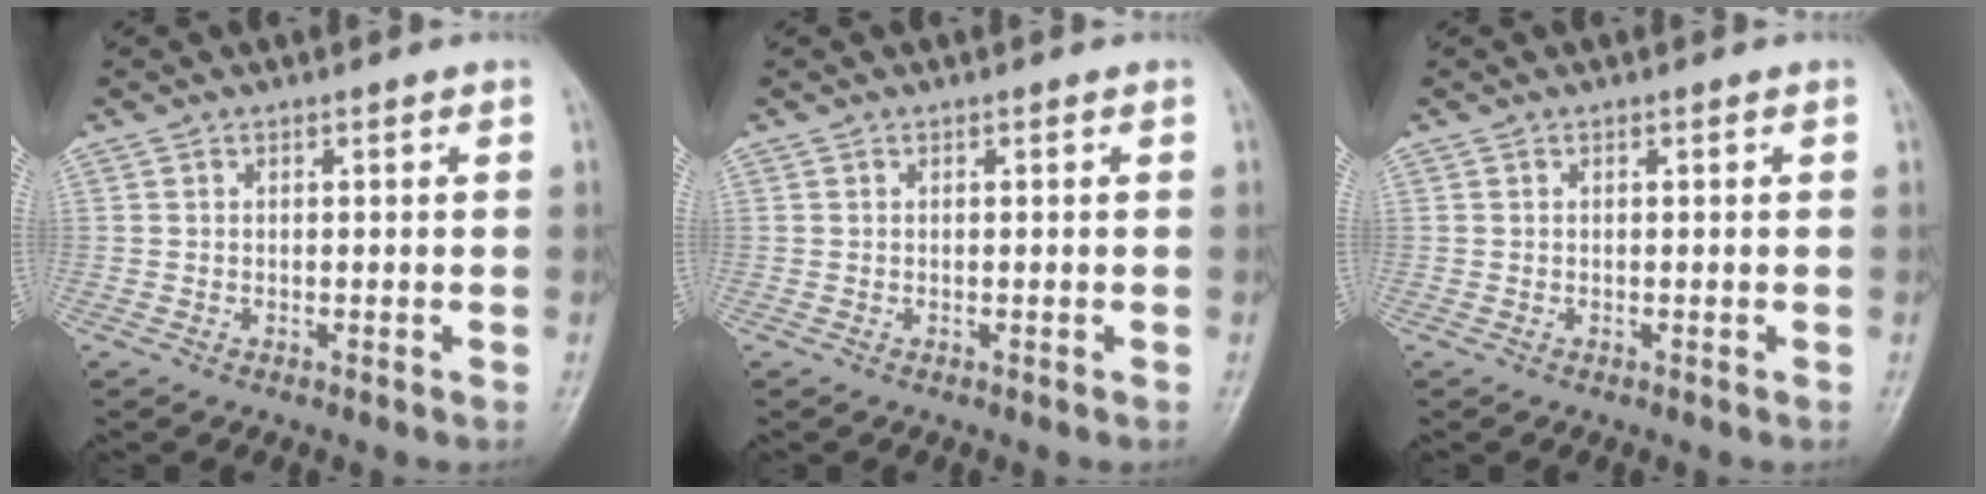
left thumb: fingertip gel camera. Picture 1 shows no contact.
{"total": 0.0}
{"total": 0.0}